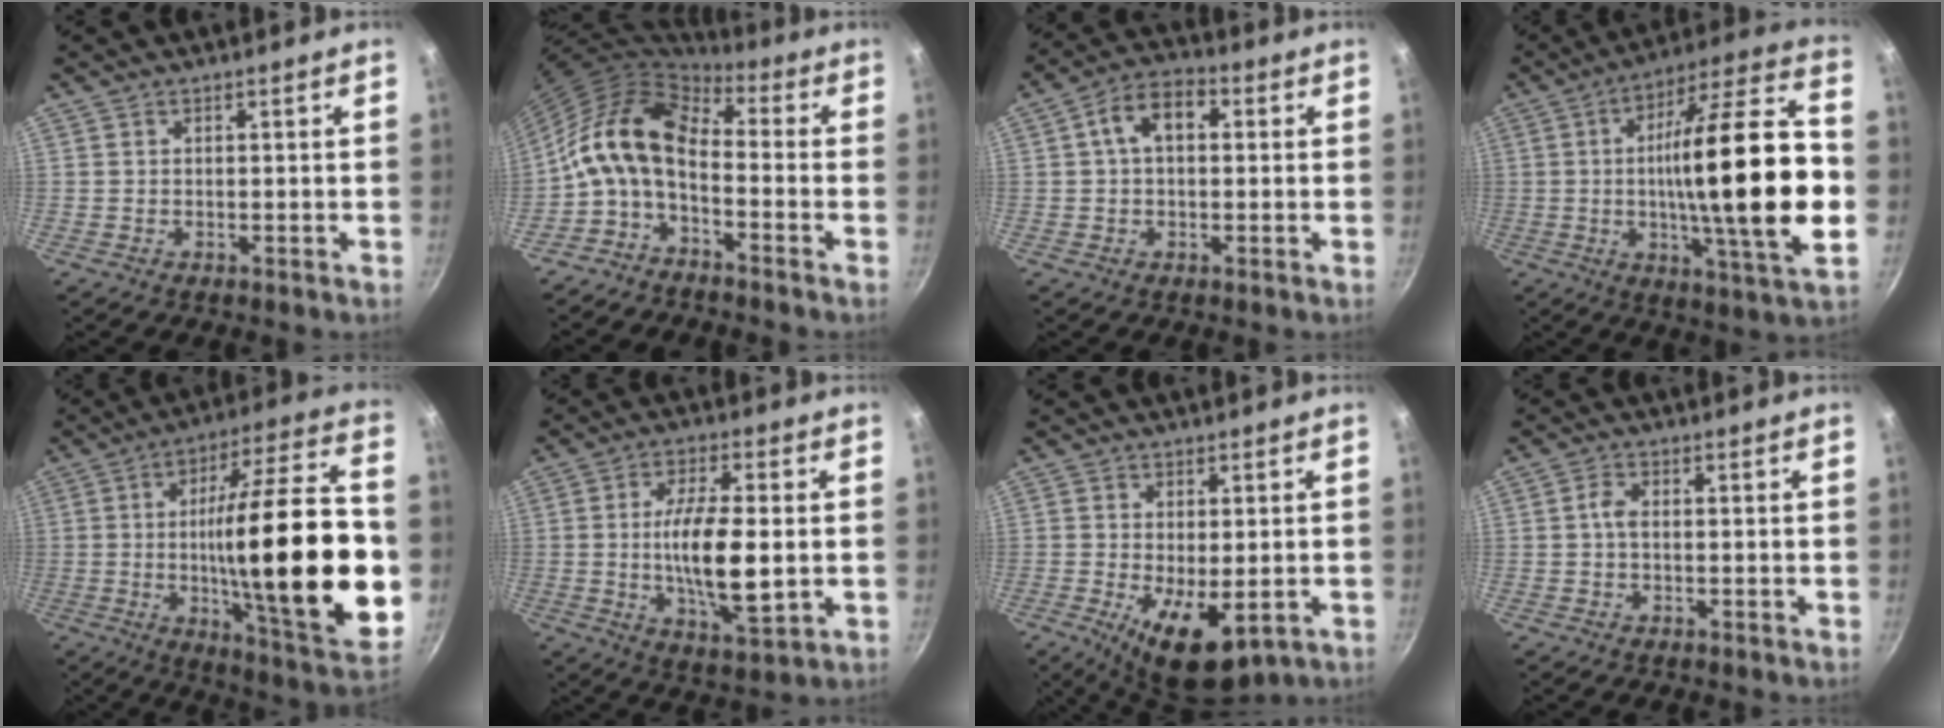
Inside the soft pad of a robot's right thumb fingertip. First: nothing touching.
{"total": 12.0, "force": [-1.9, 6.7, 9.8], "torque": [-0.181, 0.040, -0.051]}
{"total": 7.9, "force": [1.4, 5.0, 5.9], "torque": [-0.083, 0.023, 0.011]}
{"total": 27.2, "force": [-2.2, 5.6, 26.5], "torque": [-0.408, 0.028, -0.039]}
{"total": 32.8, "force": [-3.3, 7.9, 31.6], "torque": [-0.473, 0.006, -0.048]}
{"total": 13.7, "force": [-0.8, 4.7, 12.9], "torque": [-0.235, -0.001, -0.013]}
{"total": 9.8, "force": [-2.7, 4.4, 8.3], "torque": [-0.128, -0.013, -0.030]}
{"total": 2.2, "force": [-0.1, 1.1, 1.9], "torque": [-0.044, 0.007, -0.006]}